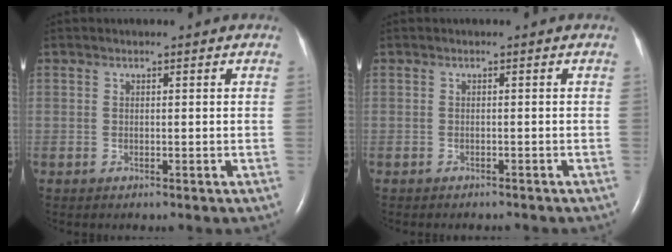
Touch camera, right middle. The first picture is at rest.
{"total": 3.0, "force": [-2.7, 0.9, 1.0], "torque": [-0.017, -0.004, -0.028]}